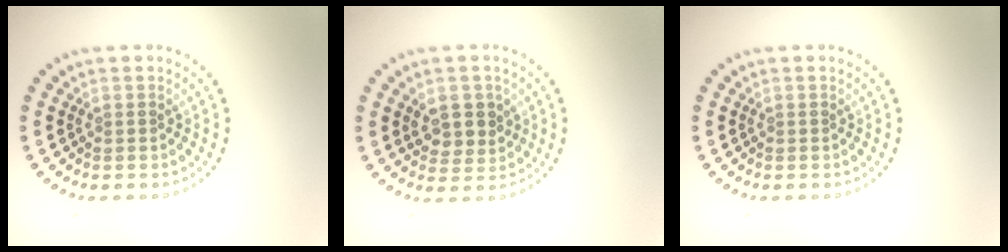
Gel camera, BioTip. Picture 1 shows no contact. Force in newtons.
{"total": 2.9, "press": 2.8, "slide": 0.8}
{"total": 0.0}